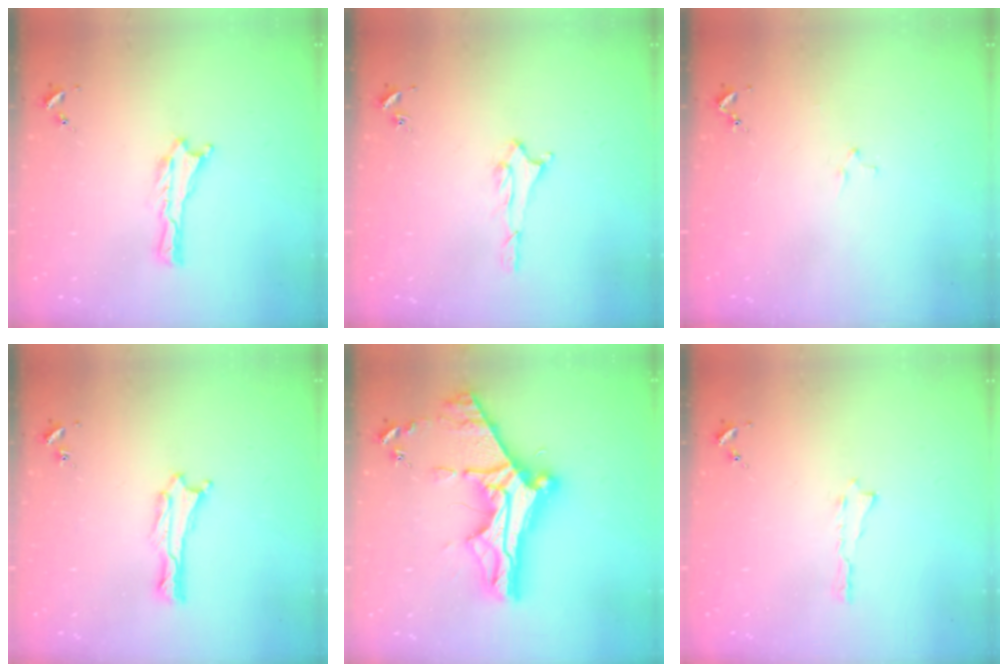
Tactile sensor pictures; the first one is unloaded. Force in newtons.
{"total": 1.6, "press": 1.6, "slide": 0.2}
{"total": 0.8, "press": 0.8, "slide": 0.2}
{"total": 0.6, "press": 0.6, "slide": 0.1}
{"total": 13.3, "press": 13.2, "slide": 1.4}
{"total": 0.0}